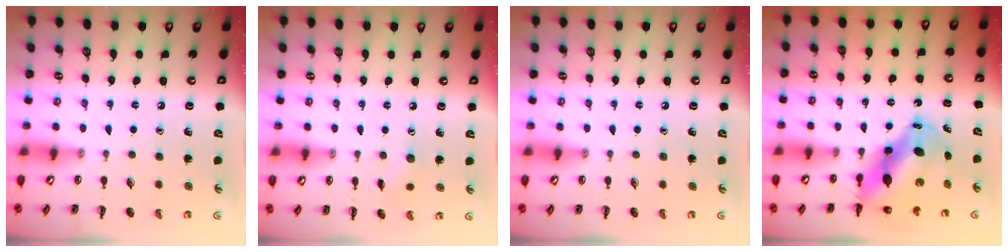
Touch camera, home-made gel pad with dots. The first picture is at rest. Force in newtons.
{"total": 4.6, "press": 4.5, "slide": 1.1}
{"total": 0.0}
{"total": 10.5, "press": 10.2, "slide": 2.6}